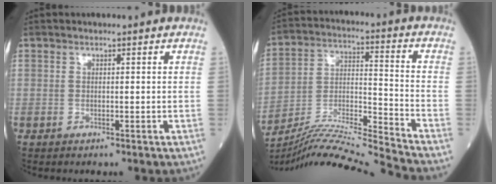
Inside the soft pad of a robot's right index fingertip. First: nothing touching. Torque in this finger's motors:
{"motor_torque": [-0.89, 0.22, -0.63, -0.19]}